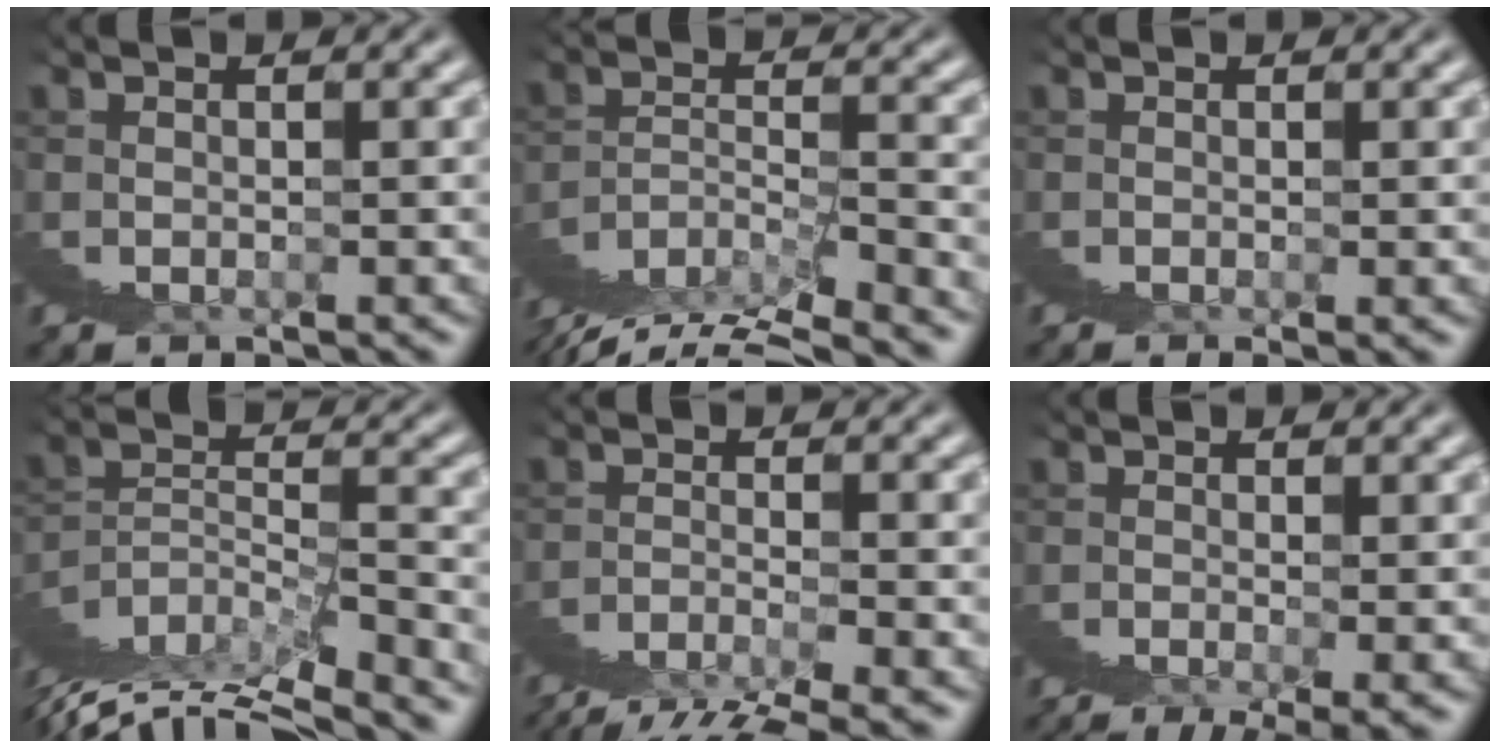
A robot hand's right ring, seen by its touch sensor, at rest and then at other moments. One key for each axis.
{"total": 2.6, "fx": -0.3, "fy": 1.5, "fz": 2.2, "tx": -0.025, "ty": 0.001, "tz": -0.015}
{"total": 0.8, "fx": 0.4, "fy": -0.4, "fz": 0.5, "tx": -0.001, "ty": 0.008, "tz": 0.006}
{"total": 2.8, "fx": 0.8, "fy": 0.4, "fz": 2.6, "tx": -0.010, "ty": 0.024, "tz": 0.000}
{"total": 1.2, "fx": 0.5, "fy": 0.4, "fz": 1.1, "tx": -0.001, "ty": 0.031, "tz": -0.009}
{"total": 1.5, "fx": 0.9, "fy": -0.7, "fz": 1.0, "tx": 0.000, "ty": 0.019, "tz": 0.008}